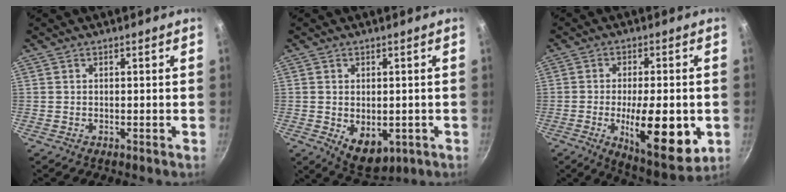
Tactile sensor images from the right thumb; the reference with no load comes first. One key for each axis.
{"total": 7.6, "fx": -1.4, "fy": 5.0, "fz": 5.6, "tx": -0.068, "ty": -0.010, "tz": -0.003}
{"total": 16.8, "fx": -3.7, "fy": 5.9, "fz": 15.3, "tx": -0.211, "ty": -0.007, "tz": -0.049}